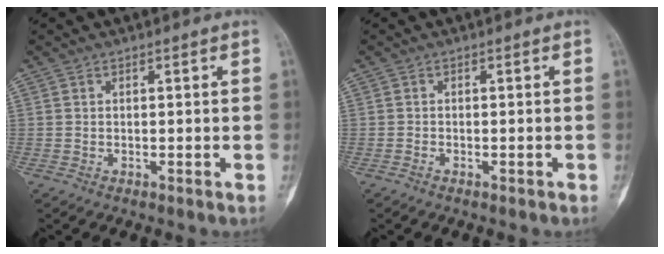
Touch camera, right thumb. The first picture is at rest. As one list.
[{"total": 0.6, "force": [-0.5, 0.3, 0.3], "torque": [-0.008, 0.002, -0.007]}]